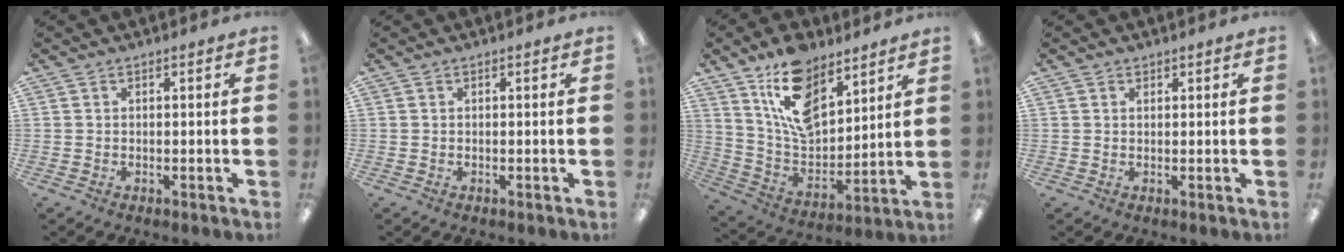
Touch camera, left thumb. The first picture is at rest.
{"total": 0.0}
{"total": 15.4, "force": [10.1, 8.3, 8.2], "torque": [-0.146, -0.051, 0.189]}
{"total": 0.7, "force": [0.6, 0.4, 0.2], "torque": [0.004, -0.002, 0.009]}